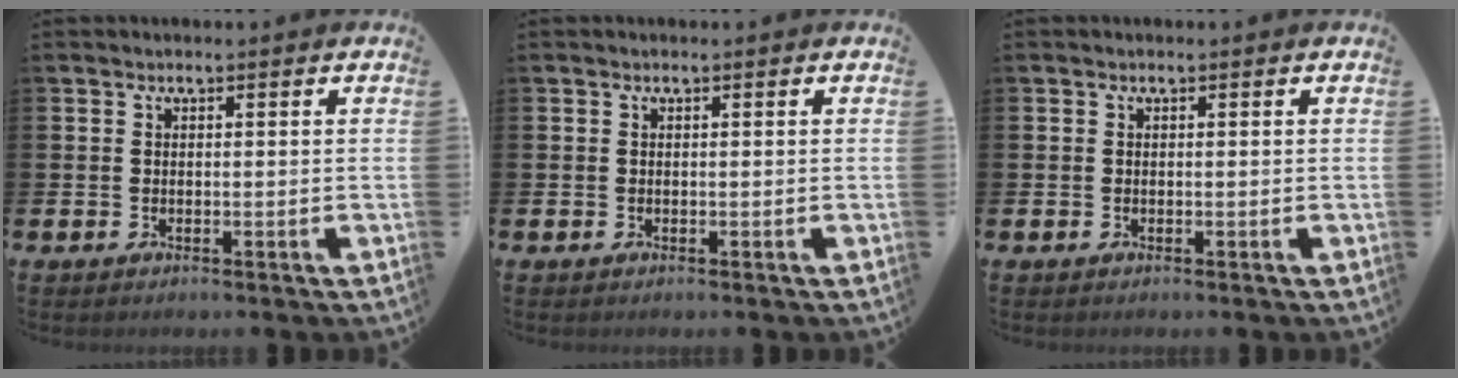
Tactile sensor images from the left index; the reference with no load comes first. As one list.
[{"total": 0.0}, {"total": 0.0}]